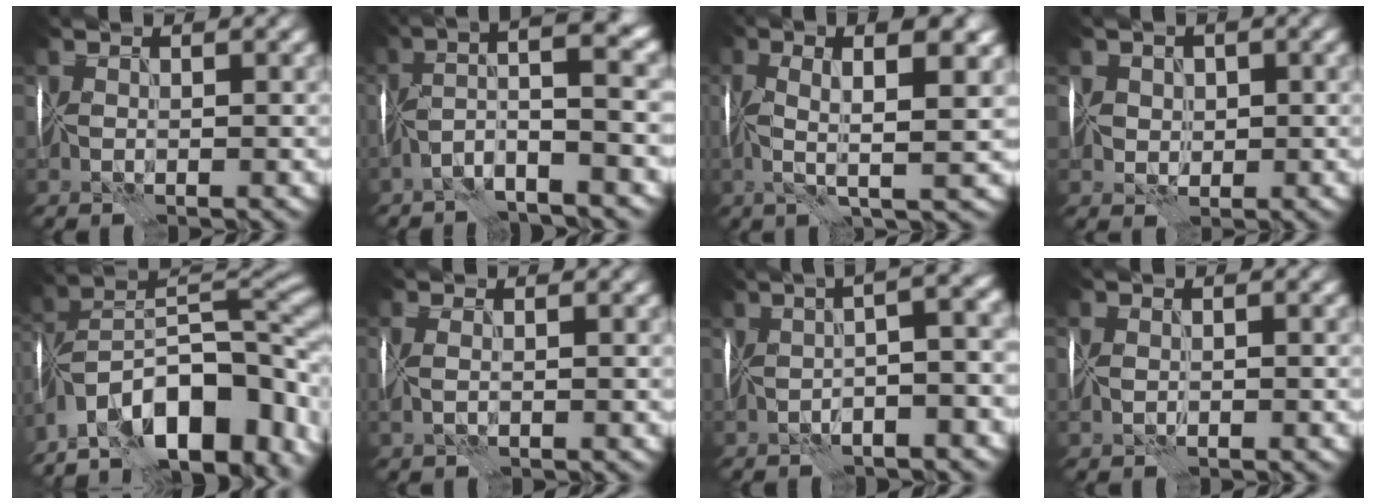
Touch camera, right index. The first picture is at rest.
{"total": 6.2, "force": [-1.8, 1.3, 5.8], "torque": [-0.097, 0.031, -0.048]}
{"total": 7.9, "force": [1.4, 2.1, 7.5], "torque": [-0.124, 0.011, 0.019]}
{"total": 2.4, "force": [0.6, 2.1, 1.1], "torque": [-0.013, 0.006, 0.006]}
{"total": 17.9, "force": [-8.8, 9.1, 12.7], "torque": [-0.213, 0.013, -0.149]}
{"total": 1.8, "force": [0.4, 1.0, 1.4], "torque": [-0.024, 0.014, 0.006]}
{"total": 6.9, "force": [-0.3, 2.1, 6.5], "torque": [-0.064, 0.020, -0.006]}
{"total": 1.4, "force": [-0.1, 1.0, 0.9], "torque": [-0.009, 0.003, 0.005]}